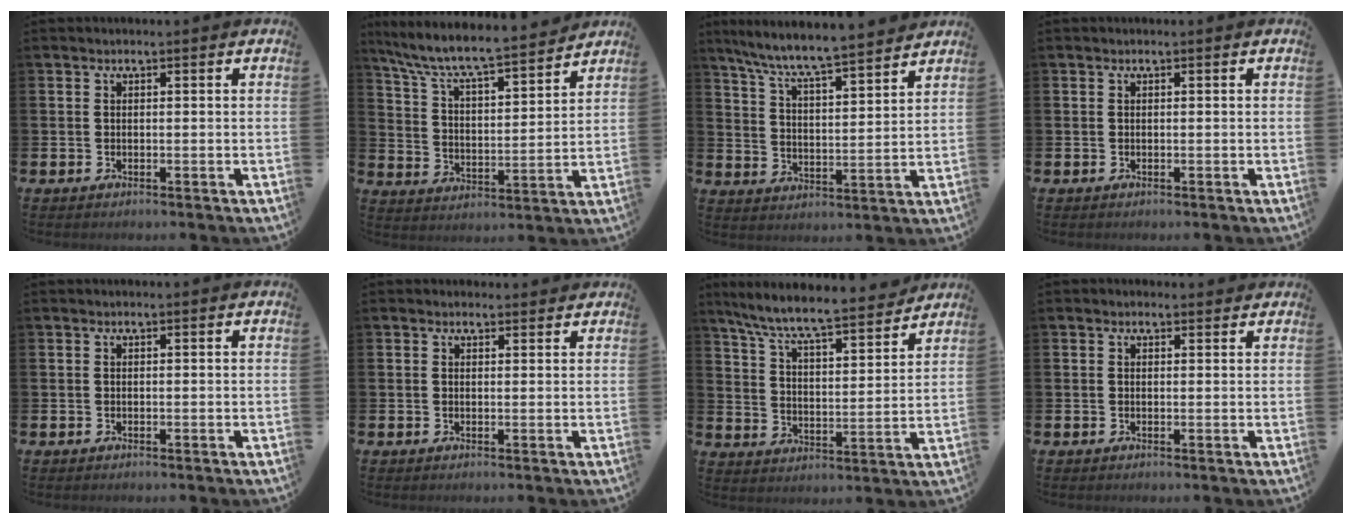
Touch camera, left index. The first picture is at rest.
{"total": 8.0, "force": [7.5, 0.7, 2.9], "torque": [-0.094, -0.058, 0.125]}
{"total": 7.7, "force": [7.3, 0.1, 2.5], "torque": [-0.081, -0.054, 0.126]}
{"total": 0.0}
{"total": 0.0}
{"total": 1.0, "force": [0.9, 0.4, 0.1], "torque": [0.006, 0.003, 0.014]}
{"total": 8.2, "force": [7.6, 0.8, 3.0], "torque": [-0.094, -0.056, 0.130]}
{"total": 0.7, "force": [0.5, 0.4, 0.3], "torque": [0.003, 0.004, 0.006]}